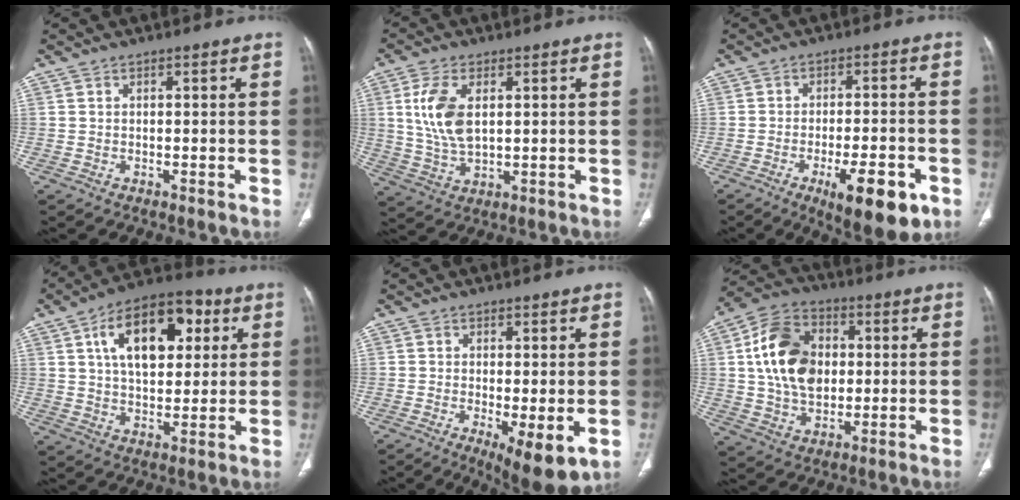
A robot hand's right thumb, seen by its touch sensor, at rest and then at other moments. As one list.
[{"total": 9.8, "force": [2.3, 5.2, 8.0], "torque": [-0.168, -0.008, 0.049]}, {"total": 12.7, "force": [-5.8, 4.2, 10.5], "torque": [-0.140, 0.011, -0.075]}, {"total": 17.6, "force": [6.0, 9.8, 13.3], "torque": [-0.177, 0.003, 0.092]}, {"total": 8.3, "force": [-2.2, 2.6, 7.6], "torque": [-0.117, -0.024, -0.029]}, {"total": 16.1, "force": [2.1, 11.5, 11.0], "torque": [-0.173, 0.010, 0.035]}]